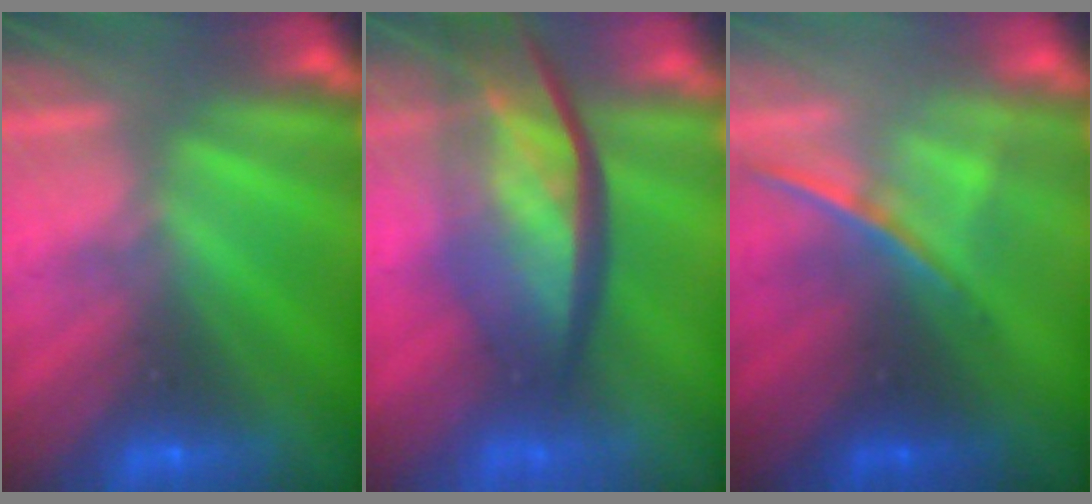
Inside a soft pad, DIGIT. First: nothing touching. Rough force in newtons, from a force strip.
{"total": 8.2}
{"total": 1.7}